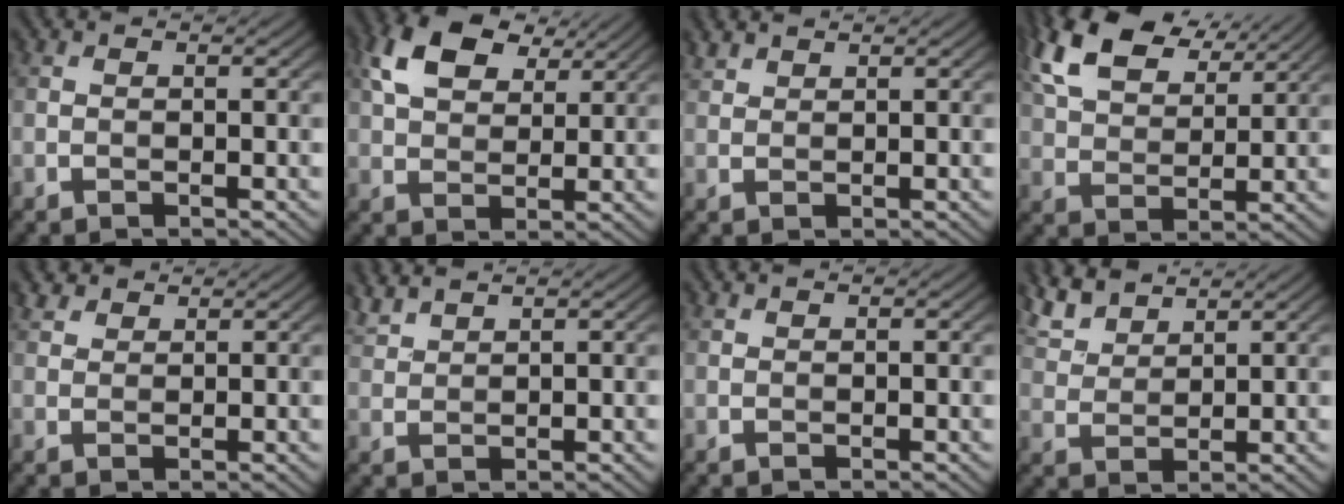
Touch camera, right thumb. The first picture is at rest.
{"total": 9.3, "force": [4.7, 5.4, 5.9], "torque": [-0.131, 0.011, 0.089]}
{"total": 1.7, "force": [1.5, 0.5, 0.4], "torque": [-0.013, 0.005, 0.037]}
{"total": 11.9, "force": [7.1, 6.0, 7.5], "torque": [-0.187, 0.022, 0.140]}
{"total": 2.3, "force": [1.9, 1.1, 0.7], "torque": [-0.018, 0.006, 0.042]}
{"total": 3.0, "force": [2.8, 0.5, 1.1], "torque": [-0.030, 0.006, 0.064]}
{"total": 0.5, "force": [0.5, 0.1, 0.1], "torque": [-0.003, 0.001, 0.013]}
{"total": 6.0, "force": [5.1, 2.0, 2.6], "torque": [-0.073, 0.010, 0.110]}